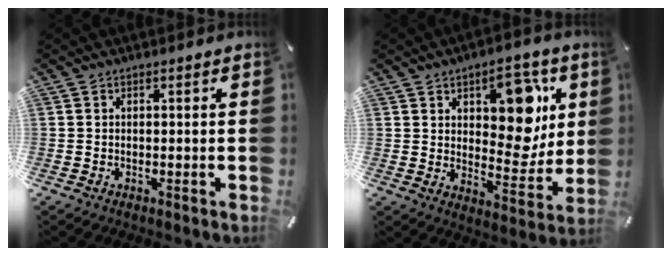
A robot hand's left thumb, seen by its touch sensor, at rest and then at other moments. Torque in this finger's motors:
{"motor_torque": [0.55, 0.02, 0.62, 0.29, 0.15]}